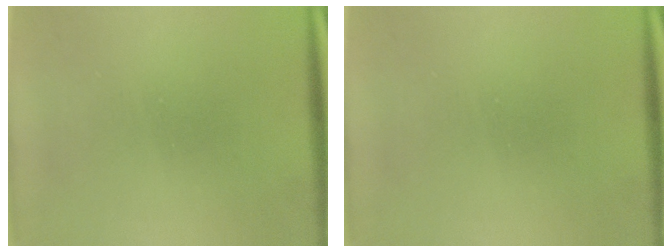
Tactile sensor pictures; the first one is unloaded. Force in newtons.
{"total": 0.0}